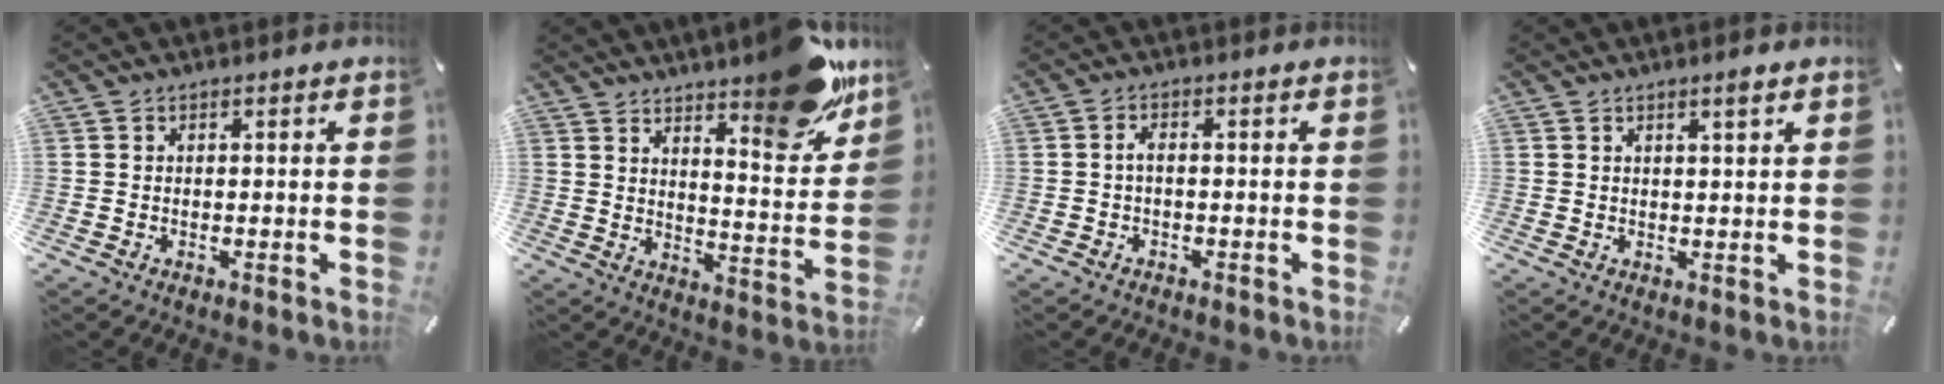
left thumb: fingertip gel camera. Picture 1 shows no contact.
{"total": 15.5, "force": [11.9, 4.6, 8.8], "torque": [-0.100, -0.097, 0.196]}
{"total": 1.8, "force": [-0.8, 0.8, 1.5], "torque": [-0.029, 0.006, -0.016]}
{"total": 2.1, "force": [1.5, 0.2, 1.5], "torque": [-0.022, -0.003, 0.023]}